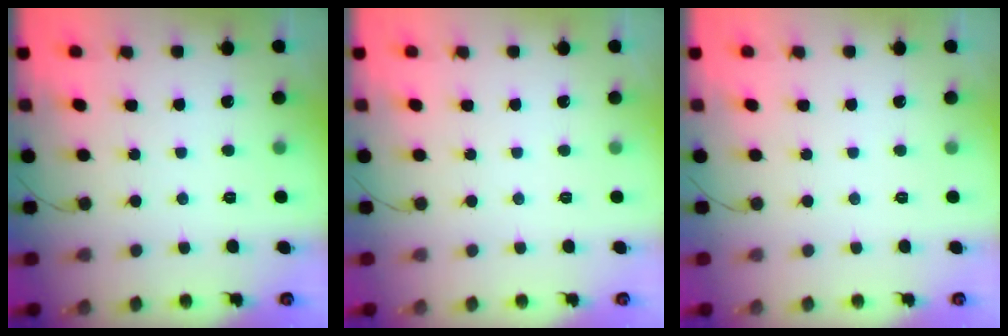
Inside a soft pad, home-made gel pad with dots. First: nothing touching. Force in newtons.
{"total": 0.0}
{"total": 0.0}